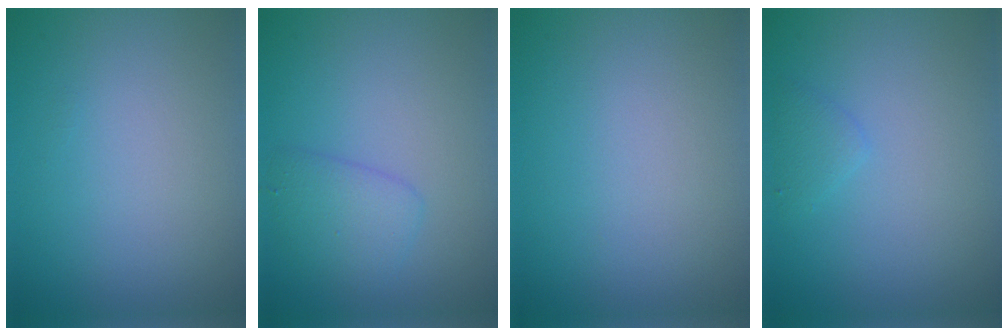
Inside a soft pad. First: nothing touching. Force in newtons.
{"total": 2.3, "press": 2.3, "slide": 0.2}
{"total": 0.0}
{"total": 1.0, "press": 1.0, "slide": 0.1}